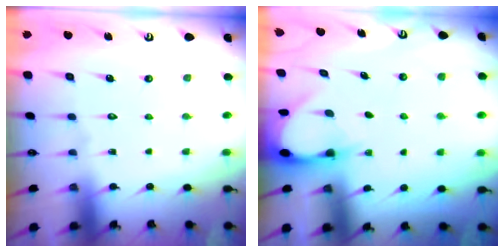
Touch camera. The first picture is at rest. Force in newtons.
{"total": 2.9, "press": 2.9, "slide": 0.3}